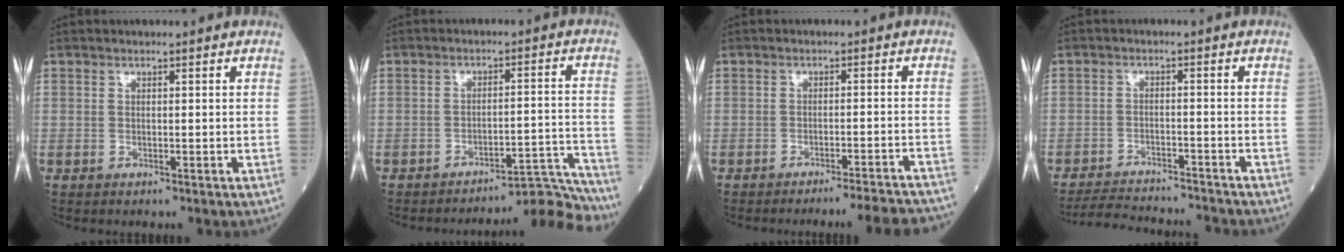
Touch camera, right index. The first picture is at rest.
{"total": 11.7, "force": [-11.6, -1.2, -0.1], "torque": [0.033, 0.036, -0.158]}
{"total": 10.7, "force": [-10.4, -1.0, 2.6], "torque": [-0.005, -0.009, -0.125]}
{"total": 10.2, "force": [-9.8, 1.5, 2.1], "torque": [-0.034, 0.002, -0.145]}